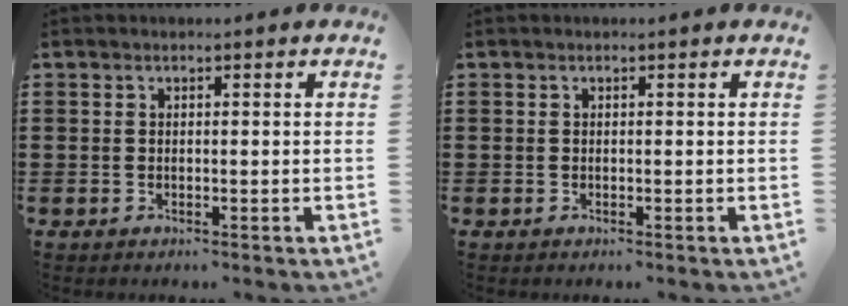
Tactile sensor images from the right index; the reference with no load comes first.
{"total": 0.0}